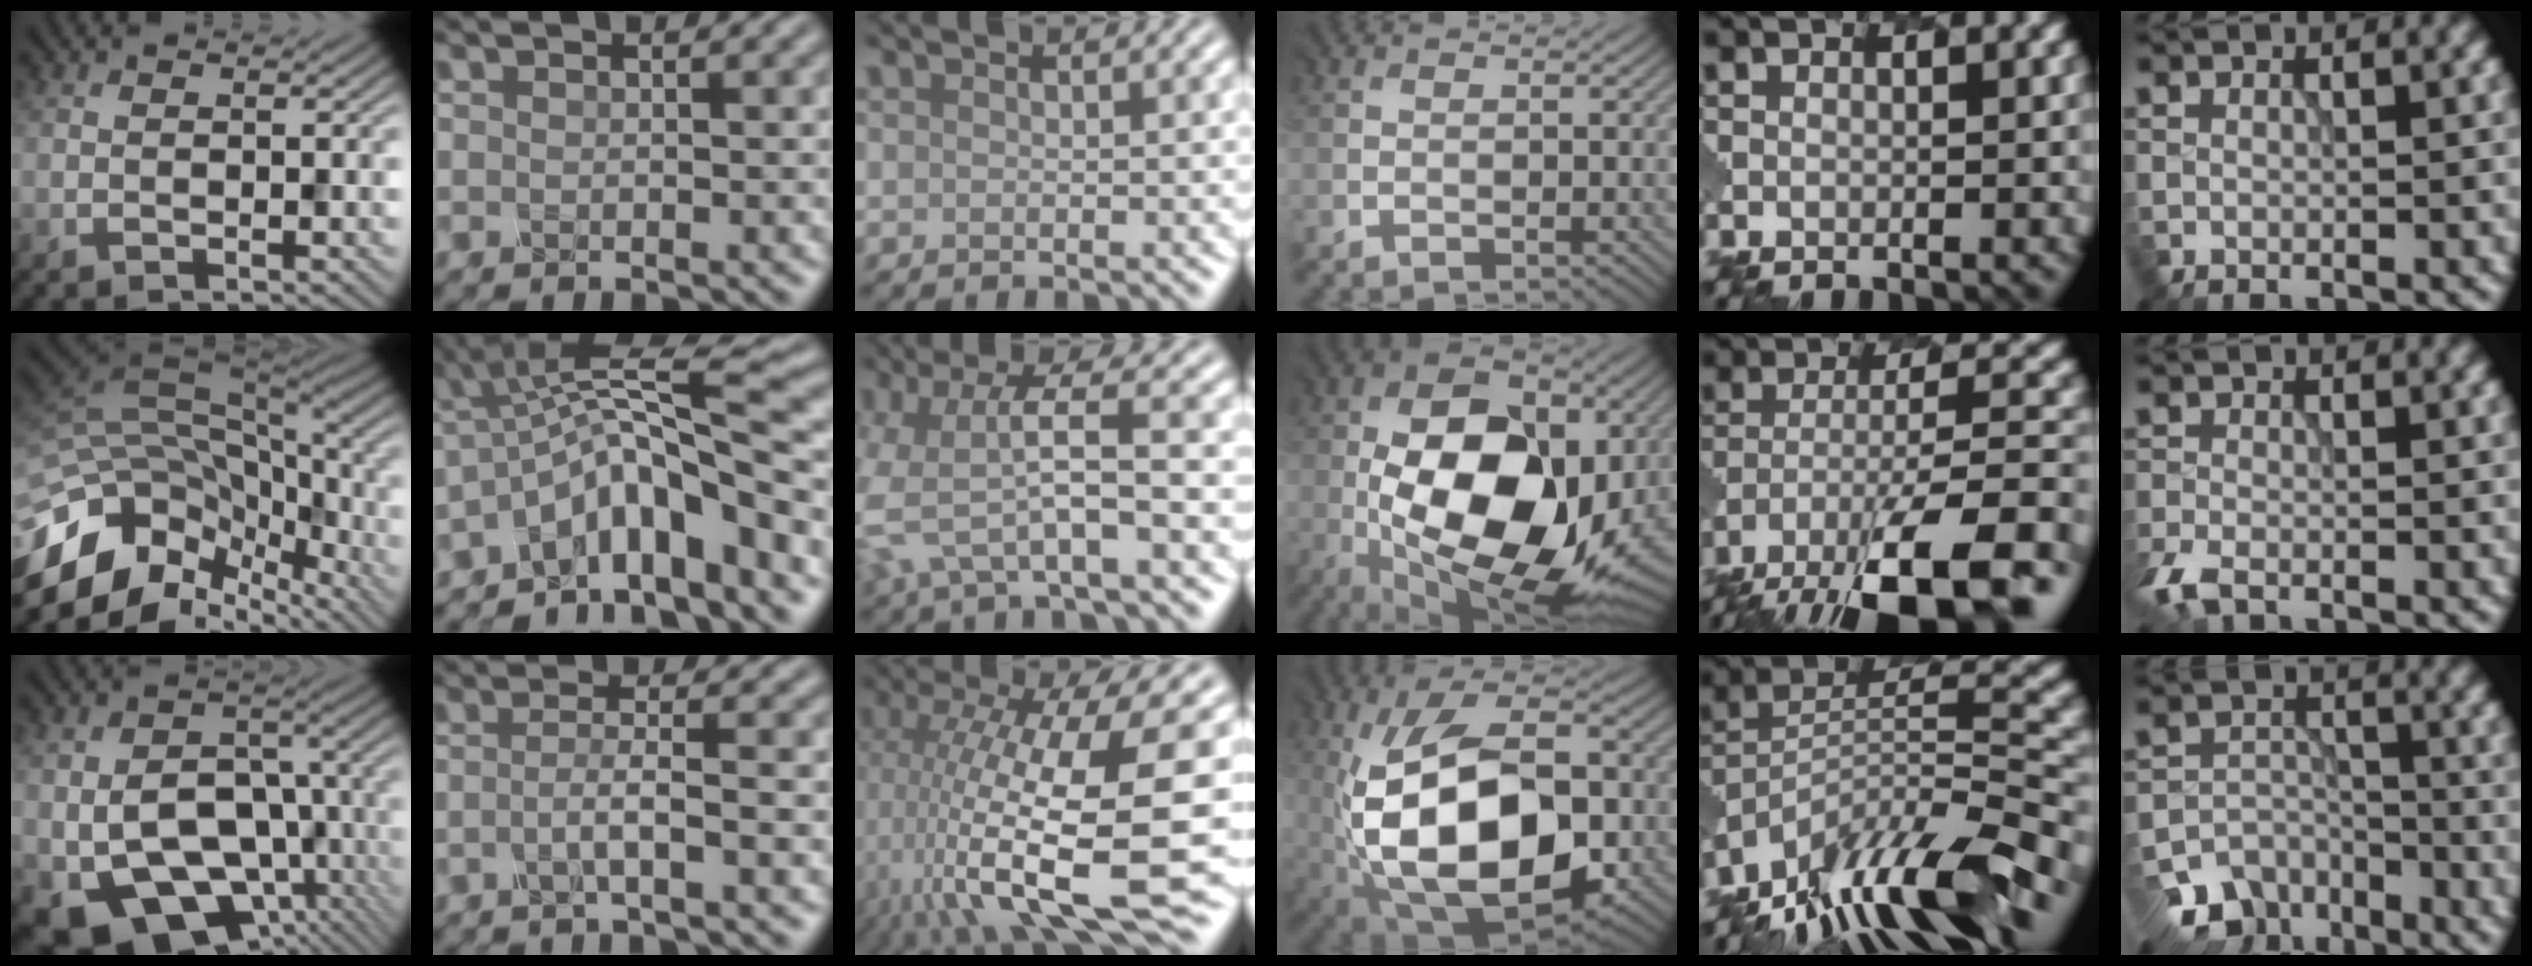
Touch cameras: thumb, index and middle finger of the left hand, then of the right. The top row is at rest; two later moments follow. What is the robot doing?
{"motion": "dispense", "object": "toothpaste"}